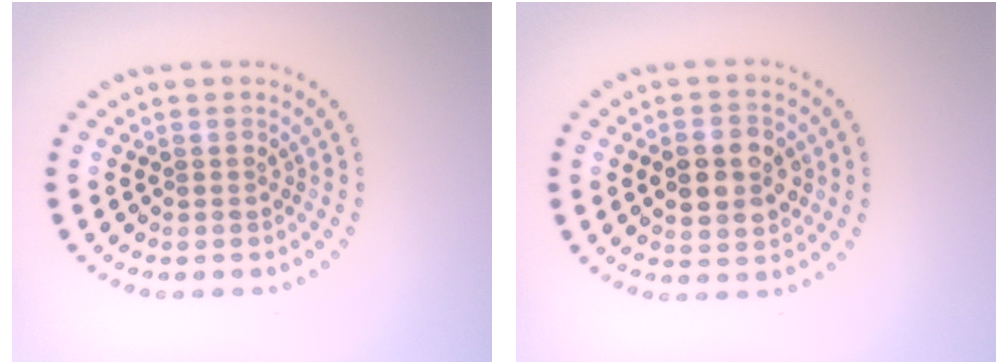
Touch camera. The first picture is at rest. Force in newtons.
{"total": 4.9, "press": 4.8, "slide": 0.3}